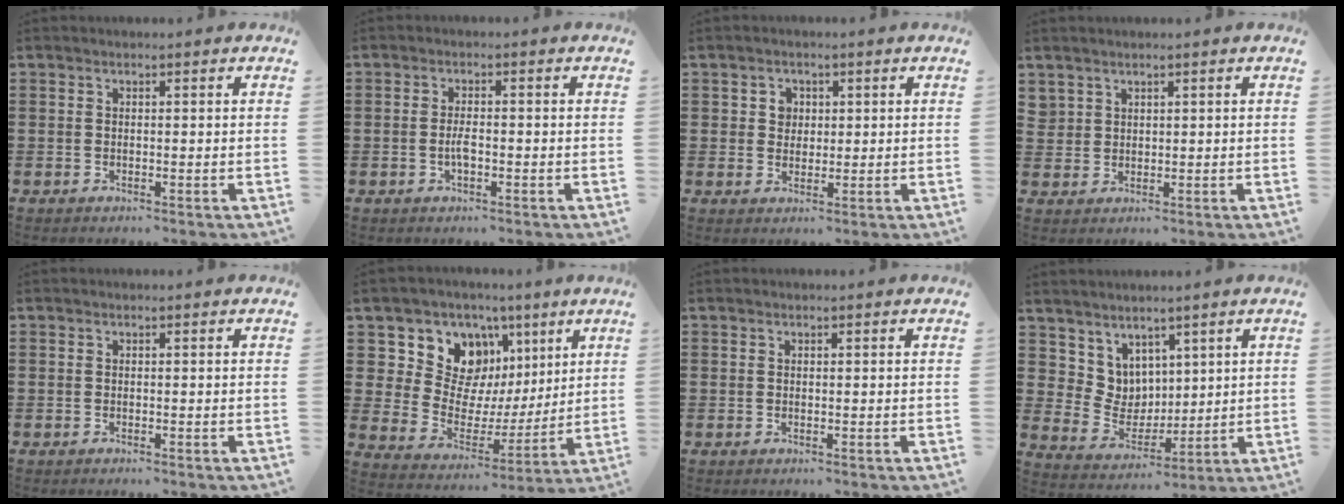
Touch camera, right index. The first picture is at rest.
{"total": 2.5, "force": [-0.7, 0.8, 2.3], "torque": [-0.051, 0.000, -0.015]}
{"total": 2.4, "force": [0.6, 2.2, 0.8], "torque": [-0.026, 0.011, 0.008]}
{"total": 2.1, "force": [1.6, 1.3, 0.1], "torque": [-0.008, 0.004, 0.033]}
{"total": 0.0}
{"total": 10.8, "force": [5.0, 8.8, 3.8], "torque": [-0.108, -0.037, 0.097]}
{"total": 0.0}
{"total": 6.1, "force": [3.9, 4.7, 0.1], "torque": [-0.036, -0.016, 0.077]}